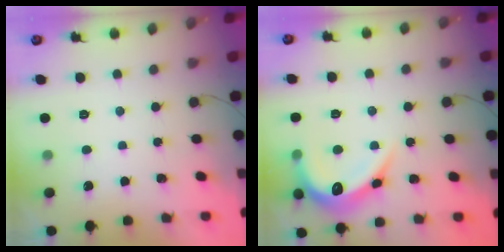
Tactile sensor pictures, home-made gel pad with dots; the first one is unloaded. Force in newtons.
{"total": 14.4, "press": 14.3, "slide": 0.9}